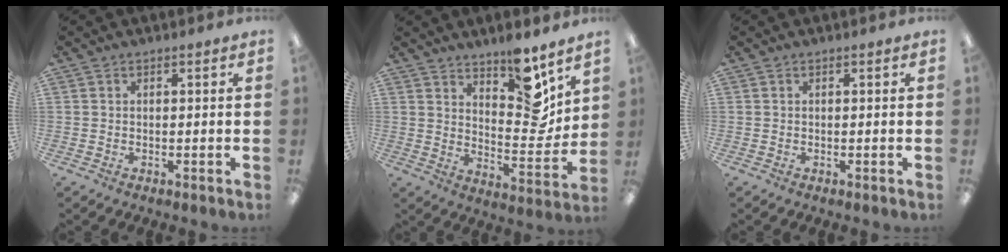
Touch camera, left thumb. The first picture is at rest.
{"total": 11.9, "force": [9.3, 4.3, 6.1], "torque": [-0.060, -0.084, 0.161]}
{"total": 0.0}